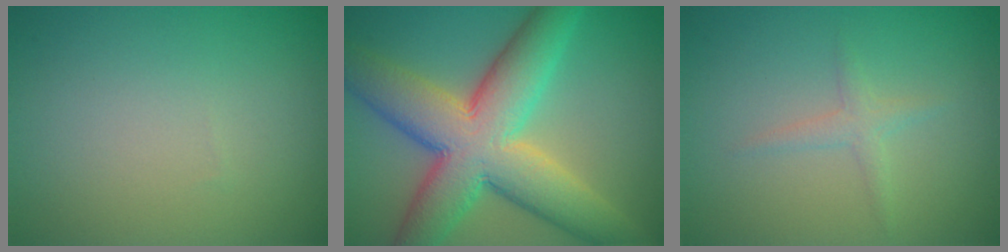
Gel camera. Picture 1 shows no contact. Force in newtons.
{"total": 11.3, "press": 11.3, "slide": 0.3}
{"total": 1.3, "press": 1.3, "slide": 0.0}